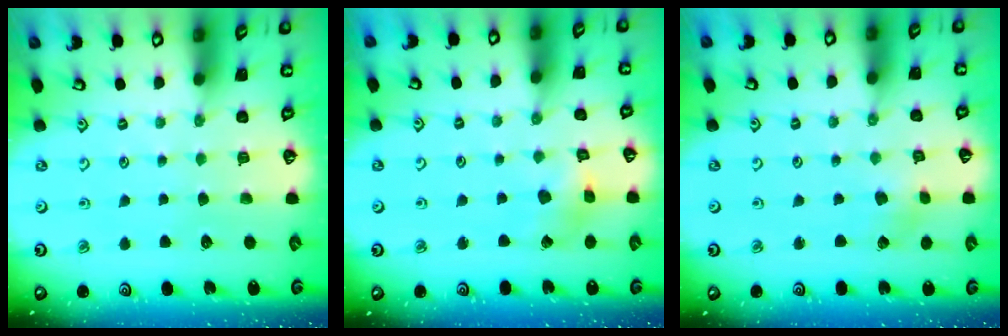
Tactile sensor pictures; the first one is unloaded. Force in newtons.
{"total": 5.4, "press": 5.4, "slide": 0.5}
{"total": 2.1, "press": 2.0, "slide": 0.3}